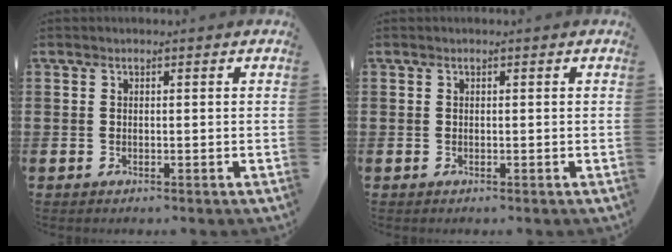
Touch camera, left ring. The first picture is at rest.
{"total": 0.0}